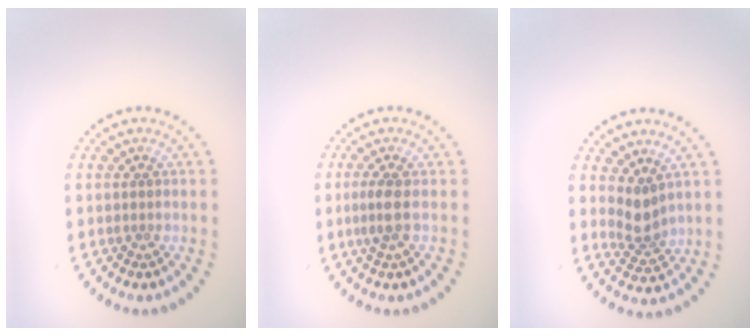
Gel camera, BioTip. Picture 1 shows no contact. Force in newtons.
{"total": 1.5, "press": 1.3, "slide": 0.8}
{"total": 2.5, "press": 1.9, "slide": 1.7}